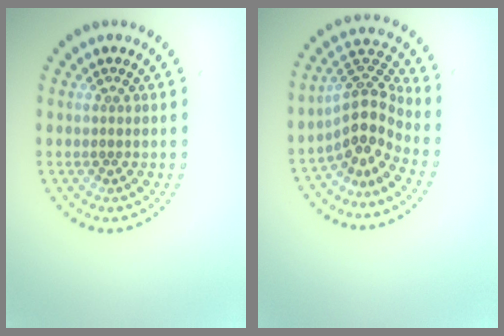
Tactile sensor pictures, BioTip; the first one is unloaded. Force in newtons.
{"total": 4.2, "press": 2.9, "slide": 3.0}